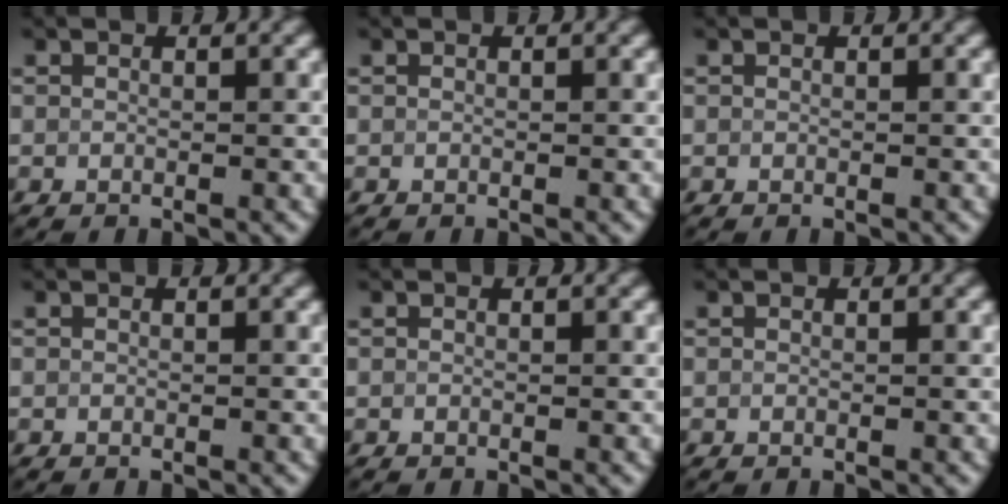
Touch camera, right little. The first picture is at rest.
{"total": 0.0}
{"total": 0.0}
{"total": 0.0}
{"total": 0.0}
{"total": 0.0}